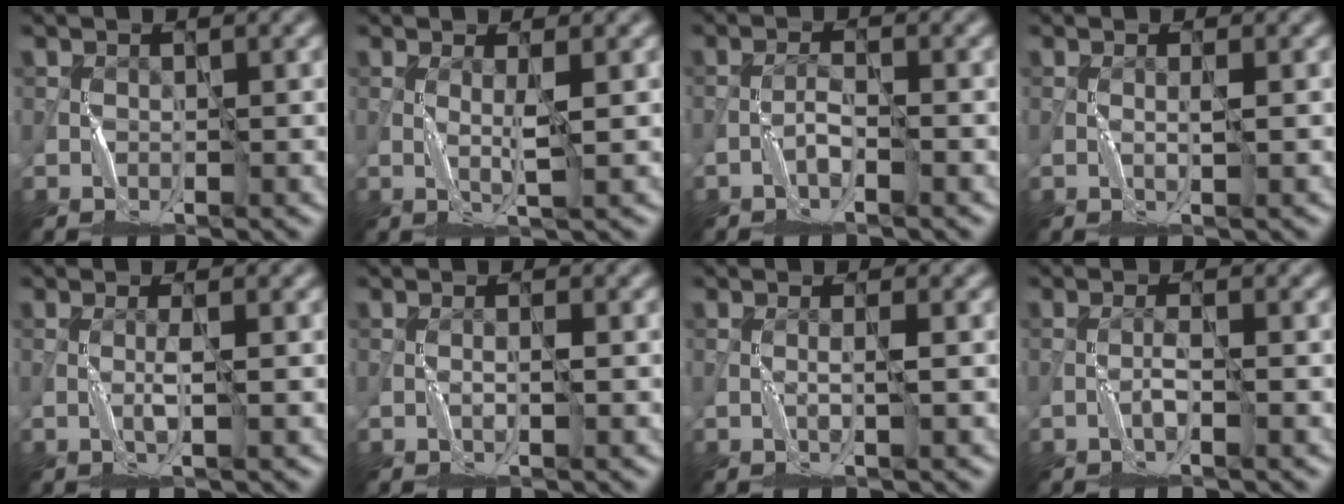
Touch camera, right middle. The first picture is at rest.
{"total": 1.3, "force": [0.5, -0.9, 0.8], "torque": [-0.025, -0.003, 0.010]}
{"total": 1.1, "force": [-0.8, -0.7, 0.1], "torque": [-0.008, 0.005, -0.019]}
{"total": 0.8, "force": [0.3, -0.8, 0.0], "torque": [-0.005, 0.001, 0.006]}
{"total": 1.0, "force": [0.0, -0.9, 0.4], "torque": [-0.015, 0.002, -0.003]}
{"total": 0.6, "force": [-0.1, -0.6, -0.1], "torque": [-0.005, 0.001, -0.003]}
{"total": 1.0, "force": [0.0, -1.0, 0.0], "torque": [-0.007, 0.001, -0.001]}
{"total": 1.0, "force": [-0.5, -0.8, 0.1], "torque": [-0.008, 0.004, -0.013]}